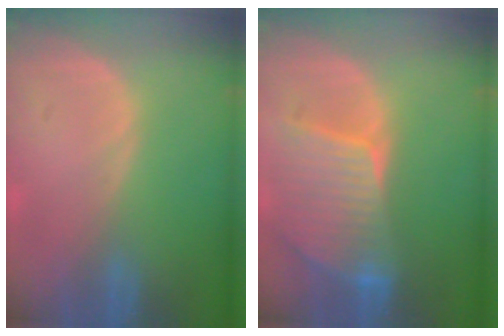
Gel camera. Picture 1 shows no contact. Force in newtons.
{"total": 9.3, "press": 8.1, "slide": 4.4}